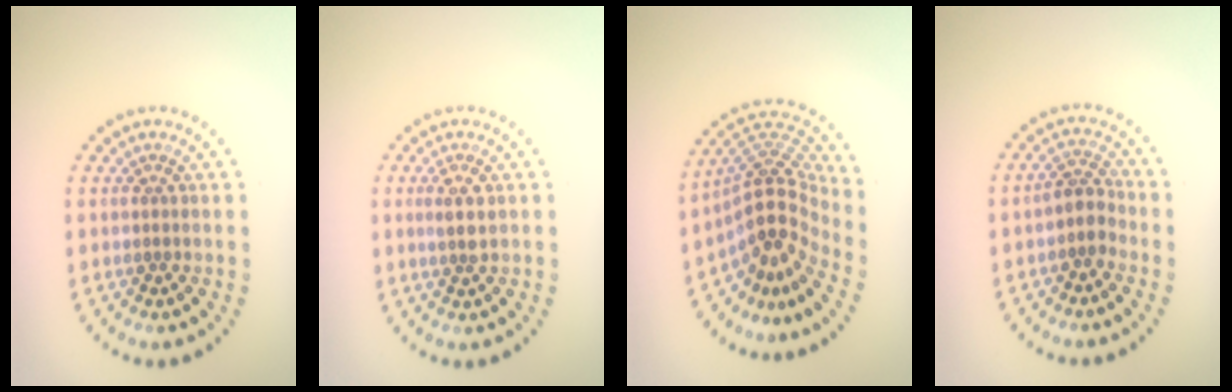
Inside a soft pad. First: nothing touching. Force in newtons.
{"total": 1.8, "press": 1.7, "slide": 0.6}
{"total": 5.2, "press": 3.7, "slide": 3.7}
{"total": 2.4, "press": 1.9, "slide": 1.4}